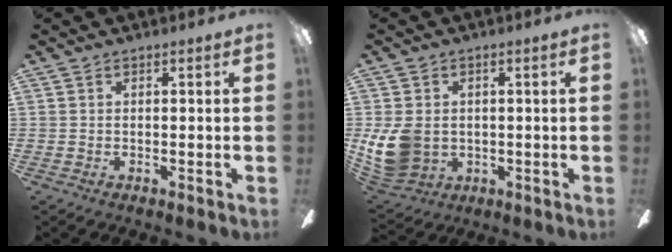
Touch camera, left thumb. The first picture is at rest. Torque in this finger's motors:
{"motor_torque": [1.05, 1.86, 0.88, -0.76, 0.07]}